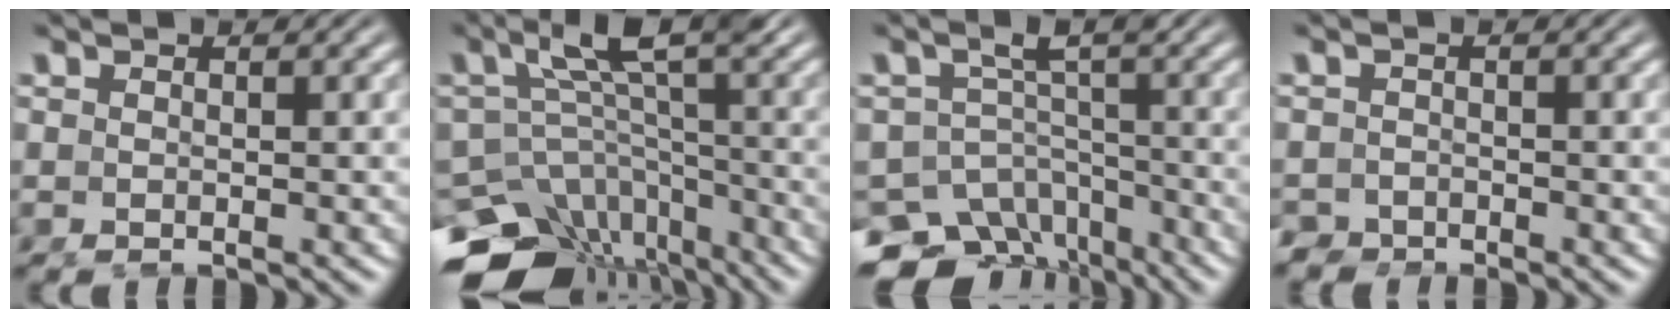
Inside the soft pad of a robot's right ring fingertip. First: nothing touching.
{"total": 13.4, "force": [-5.8, 8.9, 8.1], "torque": [-0.151, -0.060, -0.076]}
{"total": 13.8, "force": [-7.7, 9.9, 5.7], "torque": [-0.111, -0.053, -0.122]}
{"total": 2.9, "force": [-2.5, 1.4, 0.1], "torque": [0.001, -0.017, -0.045]}